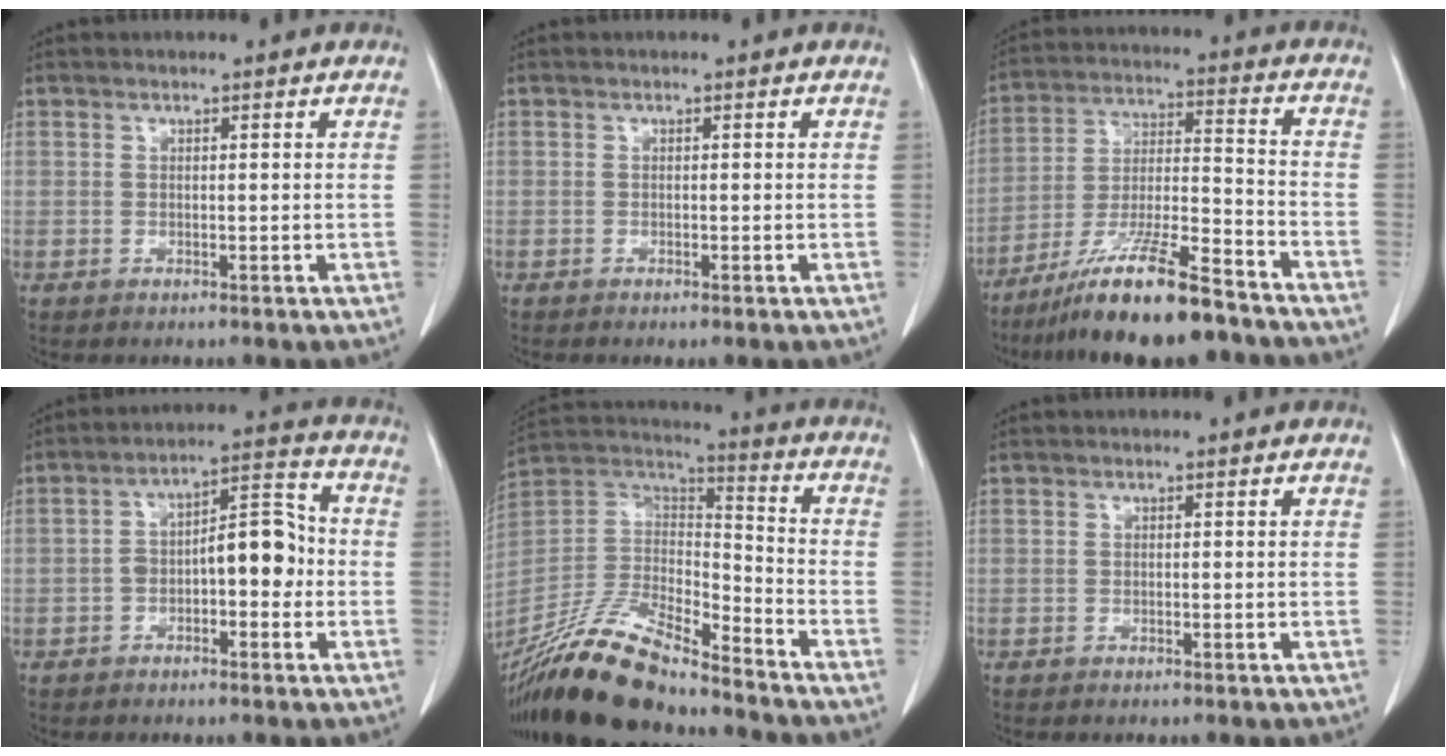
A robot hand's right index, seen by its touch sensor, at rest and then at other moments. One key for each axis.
{"total": 0.5, "fx": -0.3, "fy": 0.0, "fz": 0.4, "tx": -0.009, "ty": -0.001, "tz": -0.006}
{"total": 15.8, "fx": -12.3, "fy": 1.2, "fz": 9.8, "tx": -0.188, "ty": -0.023, "tz": -0.218}
{"total": 8.4, "fx": -1.5, "fy": 3.4, "fz": 7.6, "tx": -0.119, "ty": 0.039, "tz": -0.026}
{"total": 20.4, "fx": -17.0, "fy": 4.3, "fz": 10.5, "tx": -0.229, "ty": -0.012, "tz": -0.319}
{"total": 0.0}